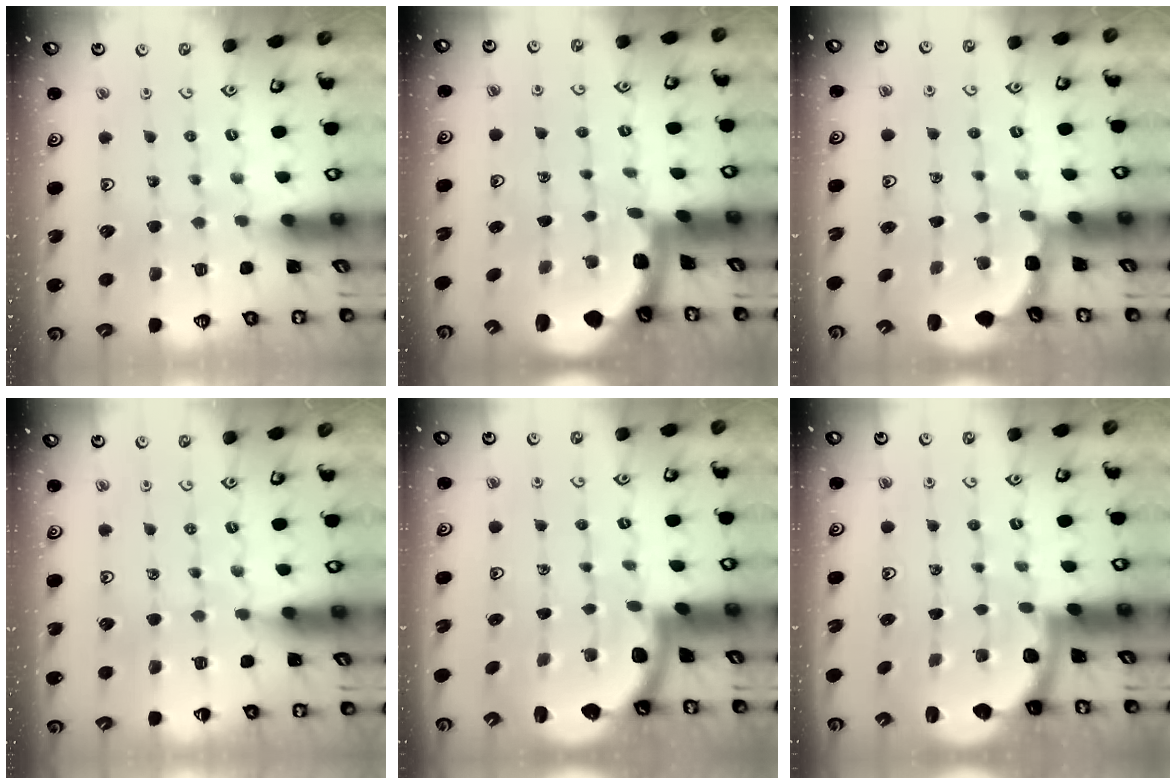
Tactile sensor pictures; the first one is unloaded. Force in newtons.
{"total": 1.6, "press": 1.6, "slide": 0.2}
{"total": 2.8, "press": 2.4, "slide": 1.4}
{"total": 3.5, "press": 3.5, "slide": 0.6}
{"total": 2.2, "press": 2.2, "slide": 0.3}
{"total": 2.4, "press": 1.7, "slide": 1.6}